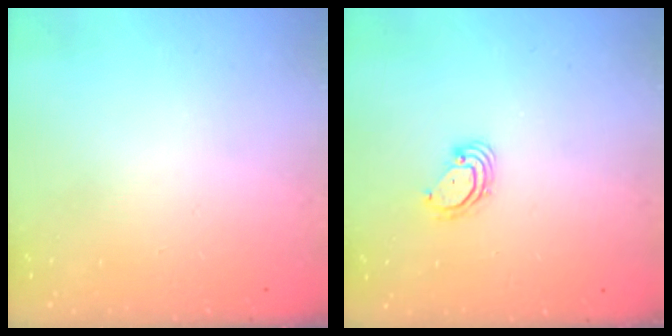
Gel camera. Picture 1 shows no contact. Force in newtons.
{"total": 3.9, "press": 3.9, "slide": 0.1}